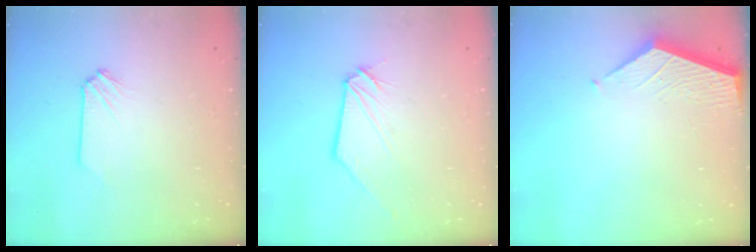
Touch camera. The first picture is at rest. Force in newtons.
{"total": 0.8, "press": 0.8, "slide": 0.1}
{"total": 3.4, "press": 3.4, "slide": 0.3}